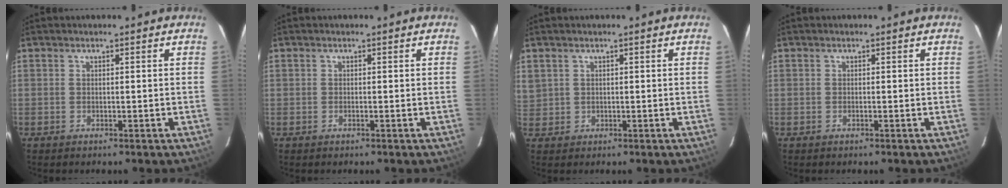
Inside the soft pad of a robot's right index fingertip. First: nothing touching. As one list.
[{"total": 0.0}, {"total": 2.8, "force": [1.2, 2.4, 0.6], "torque": [-0.020, 0.011, 0.031]}, {"total": 0.0}]